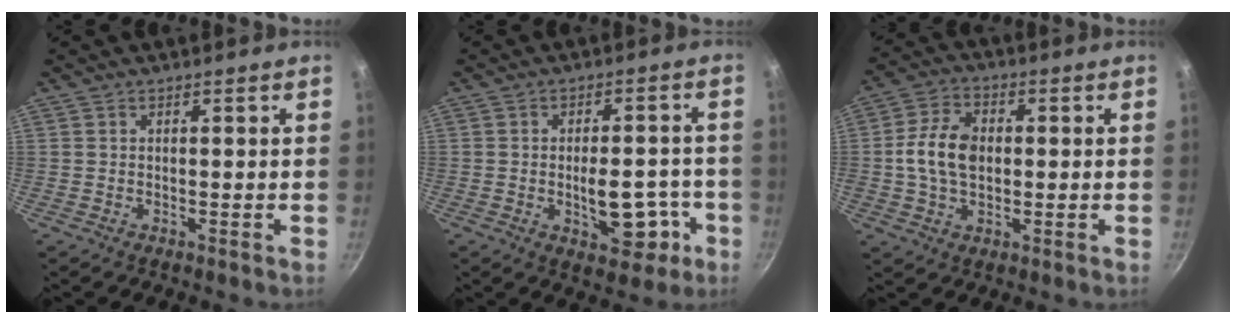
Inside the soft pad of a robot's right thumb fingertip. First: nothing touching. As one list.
[{"total": 10.3, "force": [-2.9, 5.6, 8.1], "torque": [-0.081, 0.019, -0.029]}, {"total": 9.5, "force": [0.1, 6.4, 7.0], "torque": [-0.123, 0.016, -0.009]}]